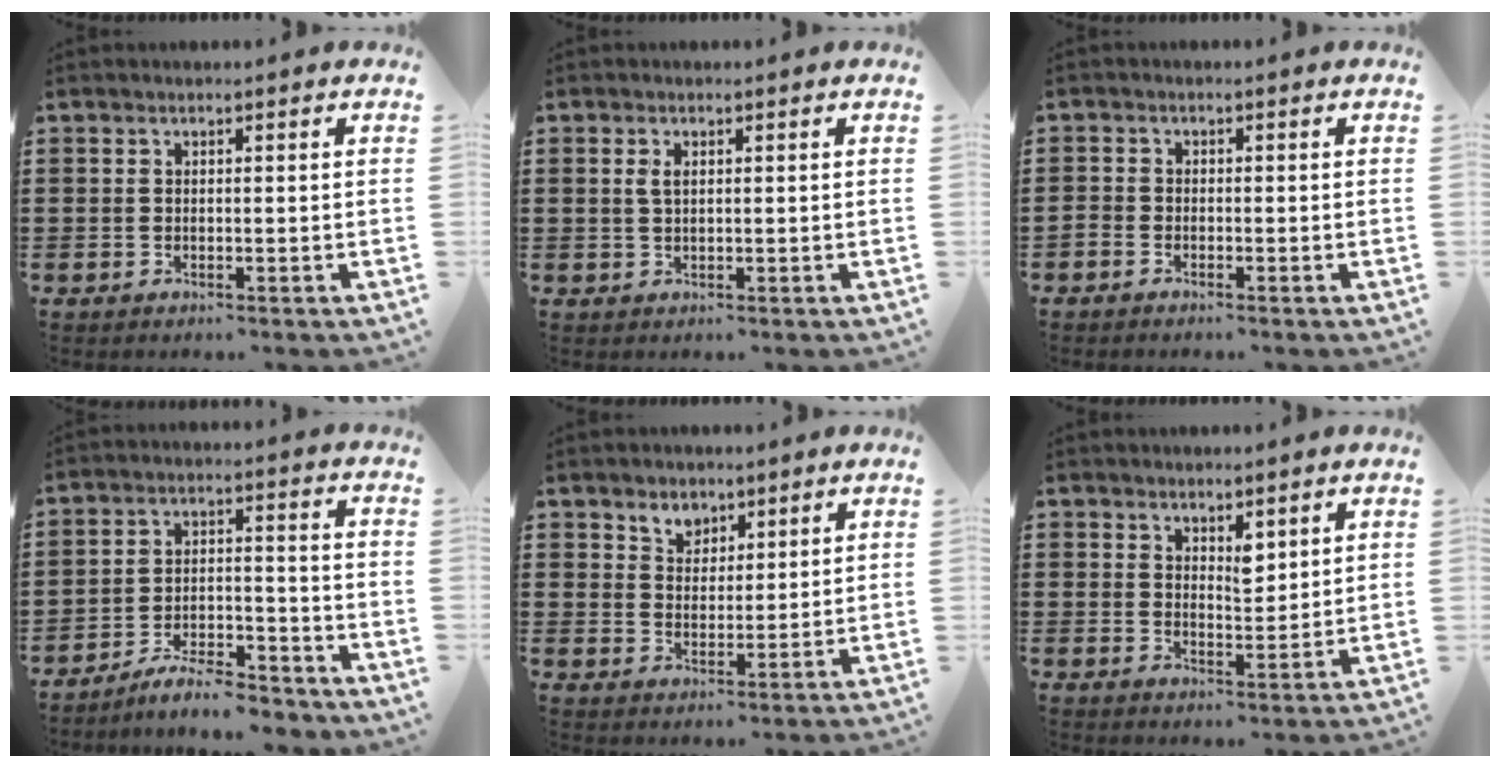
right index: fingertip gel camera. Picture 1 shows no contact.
{"total": 1.8, "force": [0.5, 0.8, 1.5], "torque": [-0.033, 0.005, 0.008]}
{"total": 1.2, "force": [-1.1, 0.3, 0.2], "torque": [-0.005, 0.002, -0.023]}
{"total": 6.6, "force": [-6.0, 0.7, 2.5], "torque": [-0.044, 0.007, -0.113]}
{"total": 3.7, "force": [2.8, 2.5, 0.2], "torque": [-0.019, 0.008, 0.053]}
{"total": 3.3, "force": [2.6, 1.5, 1.4], "torque": [-0.024, 0.001, 0.044]}